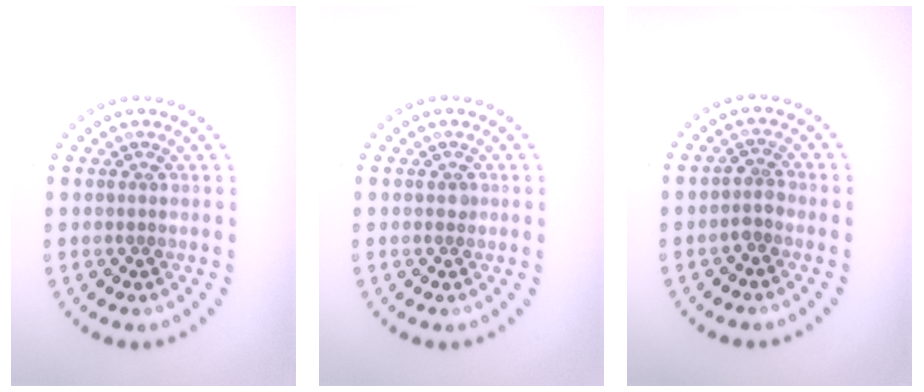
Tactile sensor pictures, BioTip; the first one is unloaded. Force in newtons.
{"total": 0.6, "press": 0.5, "slide": 0.3}
{"total": 1.6, "press": 1.3, "slide": 0.9}